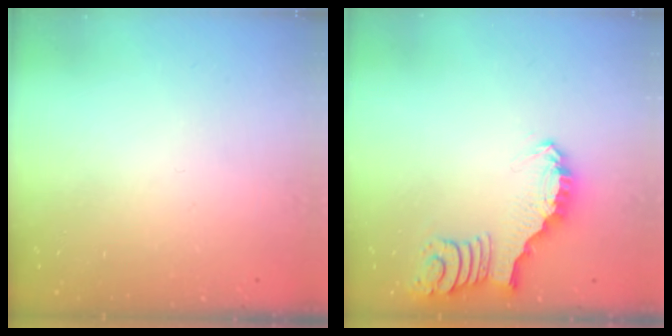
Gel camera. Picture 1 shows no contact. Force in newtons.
{"total": 2.1, "press": 2.1, "slide": 0.4}